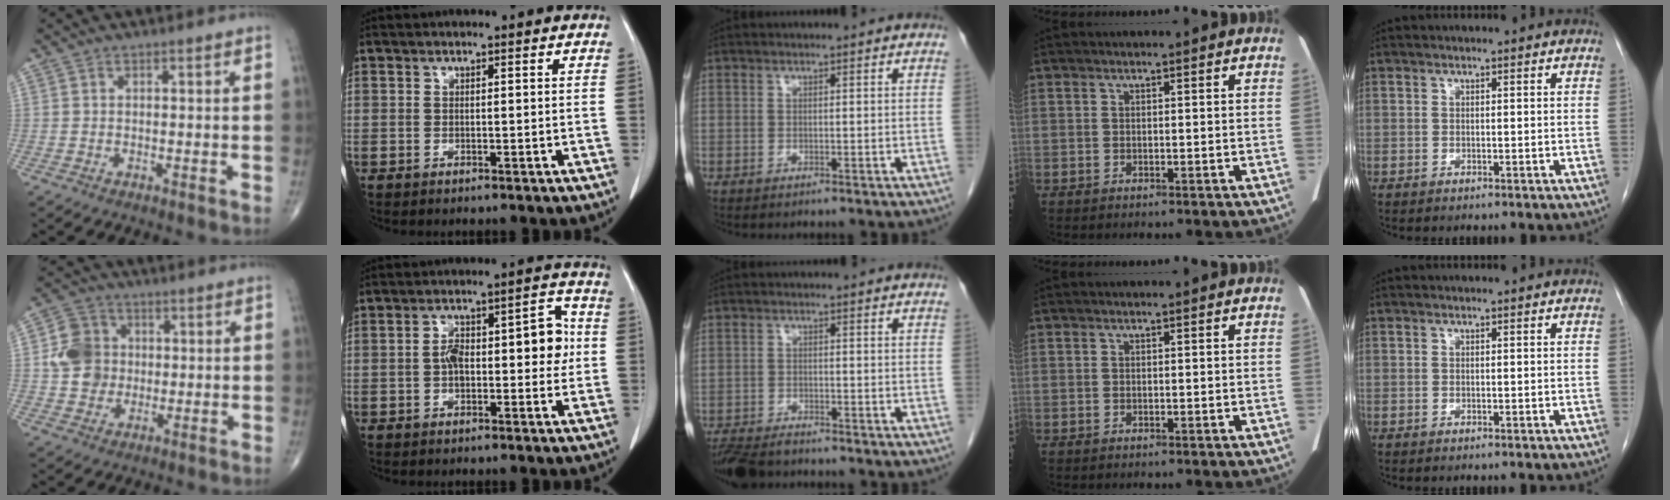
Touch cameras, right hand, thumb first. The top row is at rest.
{"thumb": {"total": 8.5, "force": [0.3, 7.7, 3.6], "torque": [-0.044, 0.010, -0.002]}, "index": {"total": 9.1, "force": [0.0, 3.6, 8.3], "torque": [-0.125, 0.037, 0.001]}, "middle": {"total": 6.6, "force": [-5.8, 1.6, 2.7], "torque": [-0.043, -0.016, -0.098]}}